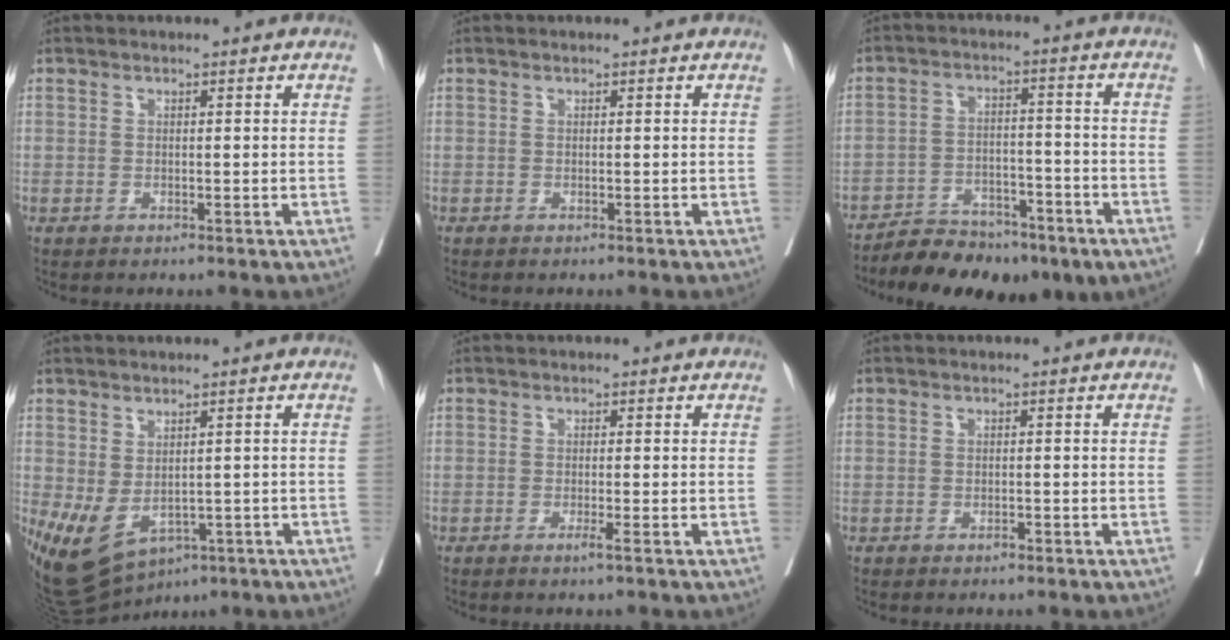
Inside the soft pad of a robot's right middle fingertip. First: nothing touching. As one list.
[{"total": 0.0}, {"total": 12.7, "force": [-9.7, 5.7, 6.0], "torque": [-0.083, 0.020, -0.146]}, {"total": 9.7, "force": [-4.0, 5.8, 6.6], "torque": [-0.114, -0.008, -0.047]}, {"total": 1.2, "force": [-0.7, -0.3, 0.9], "torque": [-0.013, 0.000, -0.013]}, {"total": 0.6, "force": [-0.5, 0.2, 0.3], "torque": [-0.009, 0.000, -0.006]}]